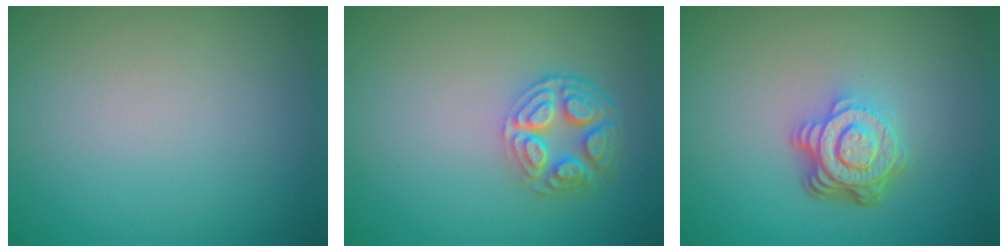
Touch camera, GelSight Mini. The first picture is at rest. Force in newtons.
{"total": 4.5, "press": 3.4, "slide": 2.9}
{"total": 5.0, "press": 3.6, "slide": 3.6}